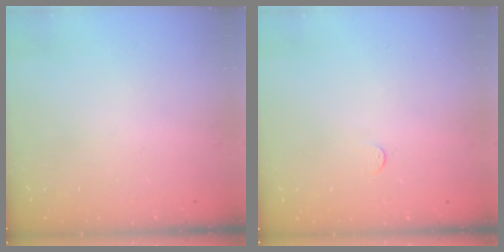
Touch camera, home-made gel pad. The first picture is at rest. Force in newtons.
{"total": 2.7, "press": 2.7, "slide": 0.4}